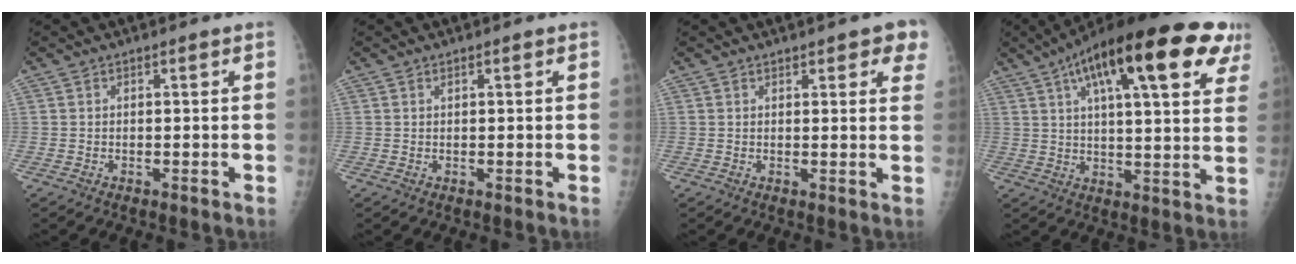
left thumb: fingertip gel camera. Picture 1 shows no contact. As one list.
[{"total": 0.0}, {"total": 5.3, "force": [3.2, 2.0, 3.6], "torque": [-0.012, -0.008, 0.032]}, {"total": 25.4, "force": [12.7, 7.7, 20.6], "torque": [-0.294, 0.007, 0.181]}]